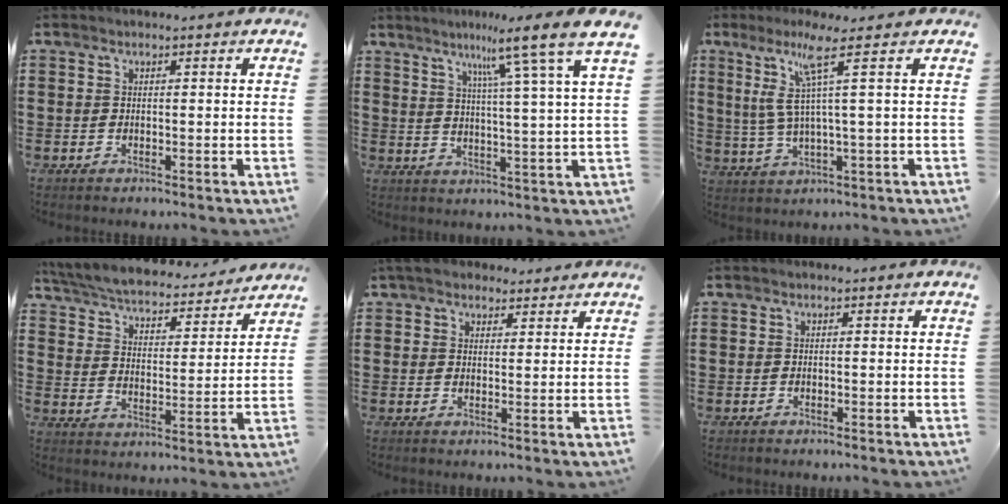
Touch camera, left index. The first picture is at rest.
{"total": 9.4, "force": [6.2, -1.1, 7.0], "torque": [-0.126, -0.033, 0.084]}
{"total": 7.6, "force": [3.3, -0.9, 6.8], "torque": [-0.156, -0.008, 0.046]}
{"total": 5.6, "force": [5.4, 0.1, 1.4], "torque": [-0.054, -0.038, 0.090]}
{"total": 4.0, "force": [3.5, 1.7, 1.1], "torque": [-0.032, 0.002, 0.066]}
{"total": 0.0}